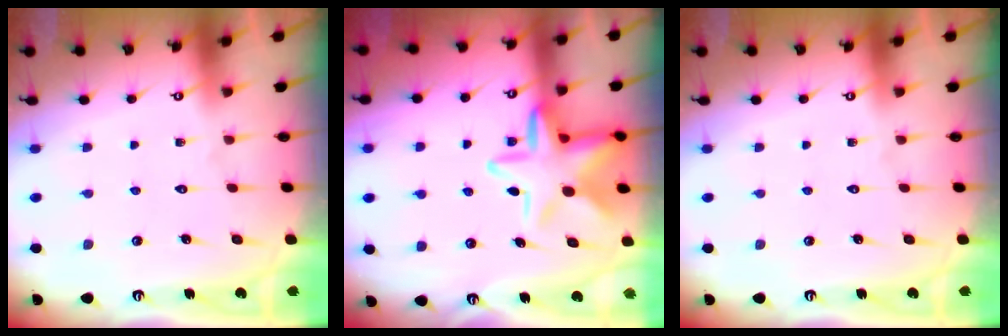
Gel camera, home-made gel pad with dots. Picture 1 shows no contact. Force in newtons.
{"total": 12.5, "press": 12.4, "slide": 1.9}
{"total": 0.0}